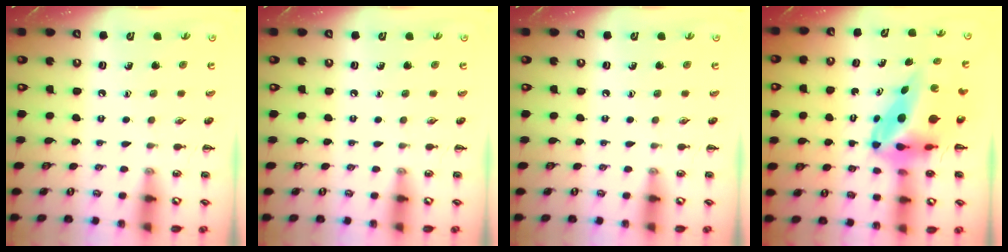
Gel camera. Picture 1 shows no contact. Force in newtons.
{"total": 0.0}
{"total": 0.0}
{"total": 8.9, "press": 8.5, "slide": 2.6}